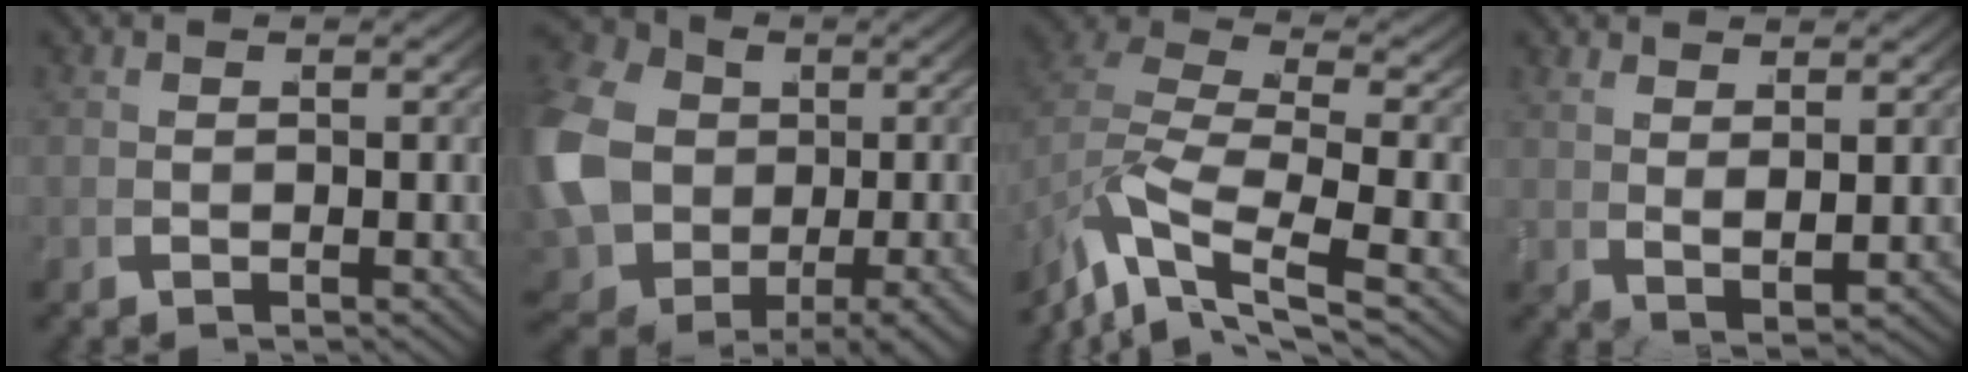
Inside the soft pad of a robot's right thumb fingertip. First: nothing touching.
{"total": 14.4, "force": [0.5, 11.4, 8.7], "torque": [-0.230, -0.061, 0.038]}
{"total": 9.3, "force": [-1.0, 5.5, 7.4], "torque": [-0.167, -0.043, 0.005]}
{"total": 2.7, "force": [2.2, -0.2, 1.4], "torque": [-0.026, -0.005, 0.054]}